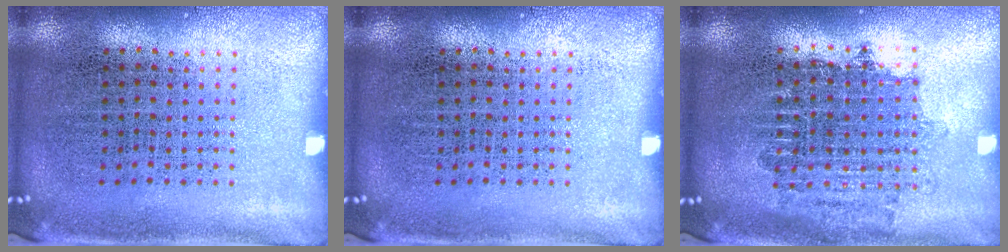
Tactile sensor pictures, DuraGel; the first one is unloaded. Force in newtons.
{"total": 0.0}
{"total": 1.6, "press": 1.3, "slide": 0.9}